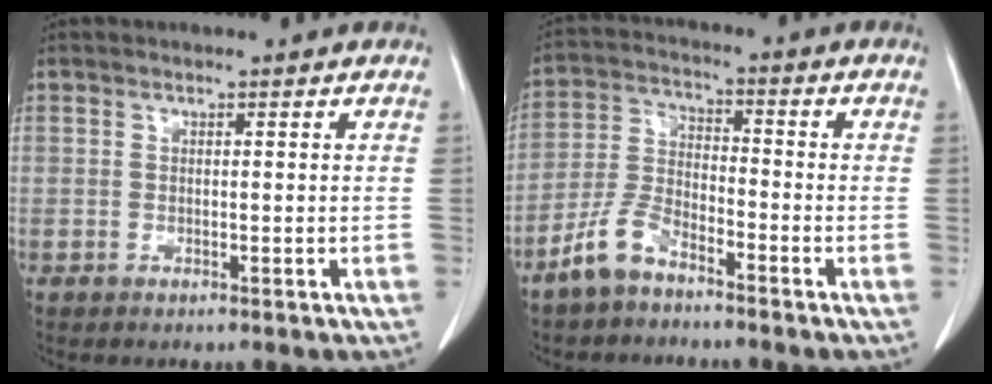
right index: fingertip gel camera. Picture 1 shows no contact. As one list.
[{"total": 6.8, "force": [-5.1, 2.5, 3.7], "torque": [-0.092, 0.000, -0.107]}]